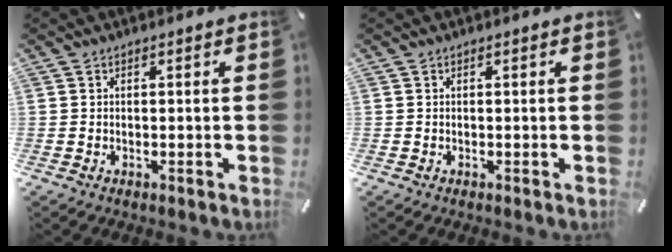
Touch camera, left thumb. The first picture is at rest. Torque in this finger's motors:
{"motor_torque": [0.00, 0.00, 0.00, 0.00, 0.00]}